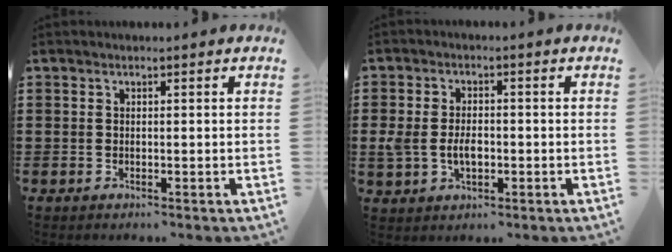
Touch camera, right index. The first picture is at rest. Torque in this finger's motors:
{"motor_torque": [0.36, -0.04, 0.20, 0.11]}